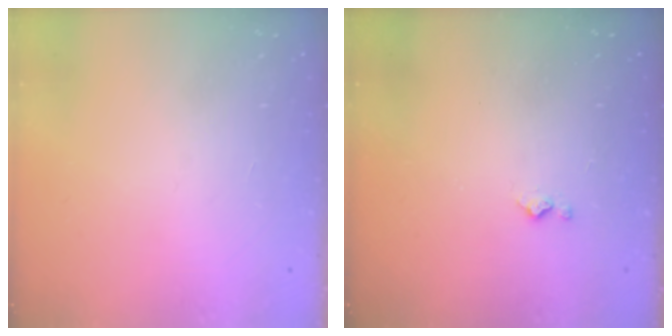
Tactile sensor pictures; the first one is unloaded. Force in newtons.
{"total": 2.9, "press": 2.9, "slide": 0.5}